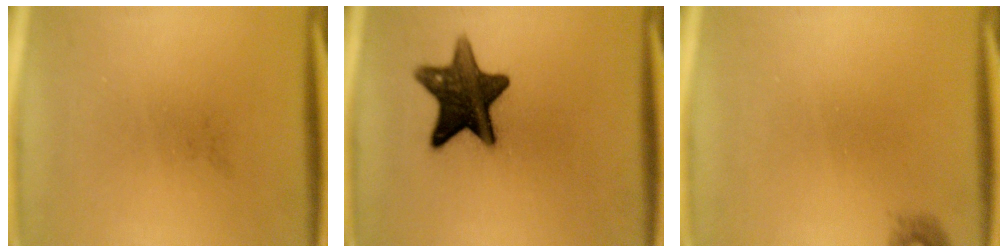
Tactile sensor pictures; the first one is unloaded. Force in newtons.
{"total": 12.5}
{"total": 0.9}